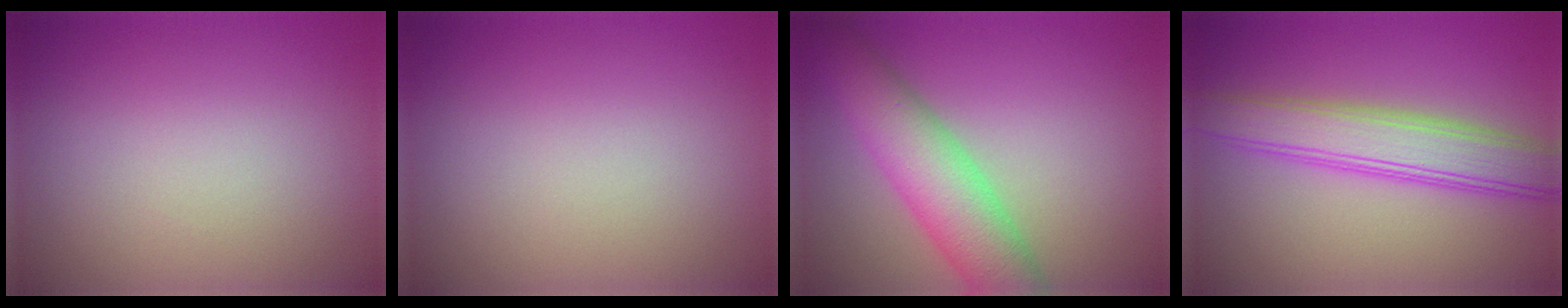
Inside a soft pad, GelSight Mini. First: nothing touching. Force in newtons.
{"total": 0.0}
{"total": 6.7, "press": 6.7, "slide": 0.3}
{"total": 5.3, "press": 5.3, "slide": 0.1}